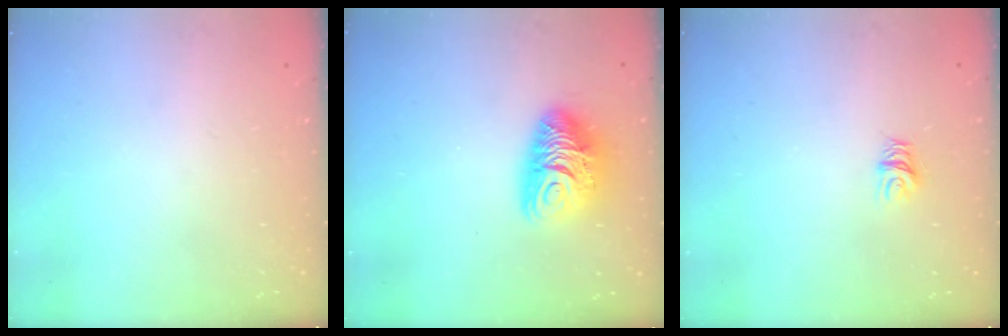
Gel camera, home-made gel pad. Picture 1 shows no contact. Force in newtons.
{"total": 10.7, "press": 10.6, "slide": 1.1}
{"total": 6.2, "press": 6.2, "slide": 0.5}